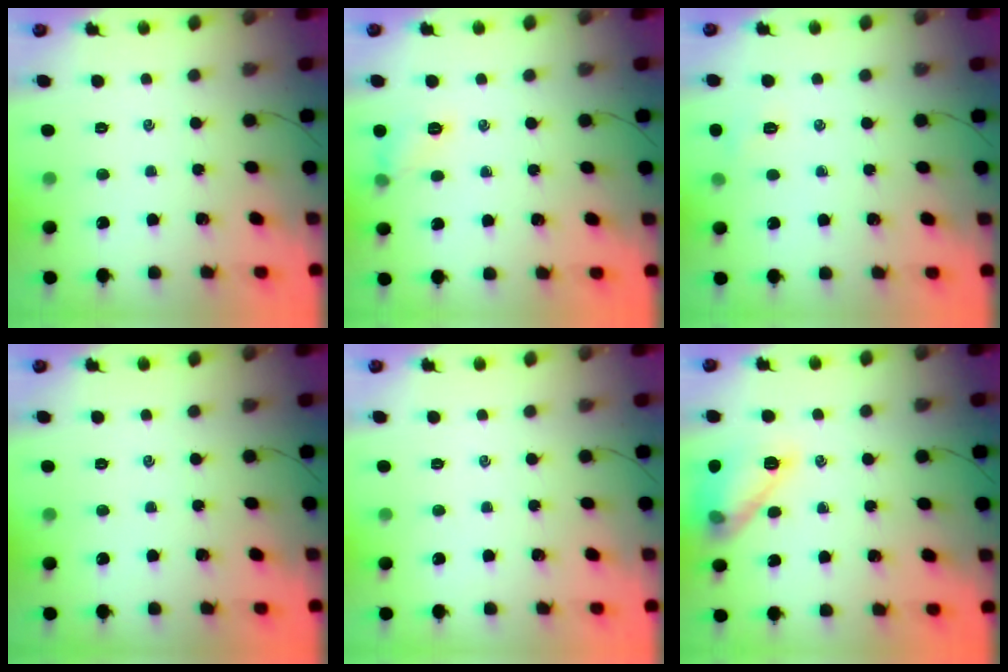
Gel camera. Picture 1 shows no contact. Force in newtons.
{"total": 6.9, "press": 6.8, "slide": 0.8}
{"total": 5.5, "press": 5.4, "slide": 1.2}
{"total": 0.0}
{"total": 0.0}
{"total": 13.3, "press": 13.3, "slide": 0.2}